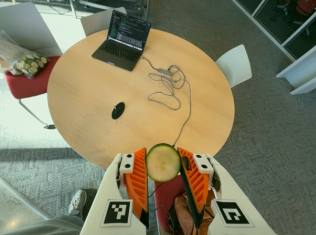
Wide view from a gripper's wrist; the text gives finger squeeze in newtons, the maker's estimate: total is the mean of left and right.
{"total": 10.4, "left": 10.9, "right": 10.0}